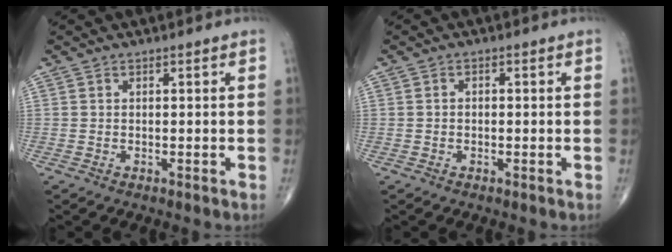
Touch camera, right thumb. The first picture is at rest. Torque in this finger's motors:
{"motor_torque": [-0.43, 0.36, 0.04, 0.12, 0.07]}